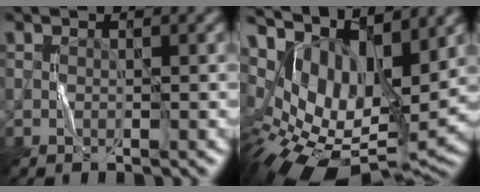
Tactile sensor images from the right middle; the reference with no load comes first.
{"total": 13.3, "force": [1.9, 7.0, 11.1], "torque": [-0.209, -0.005, 0.046]}